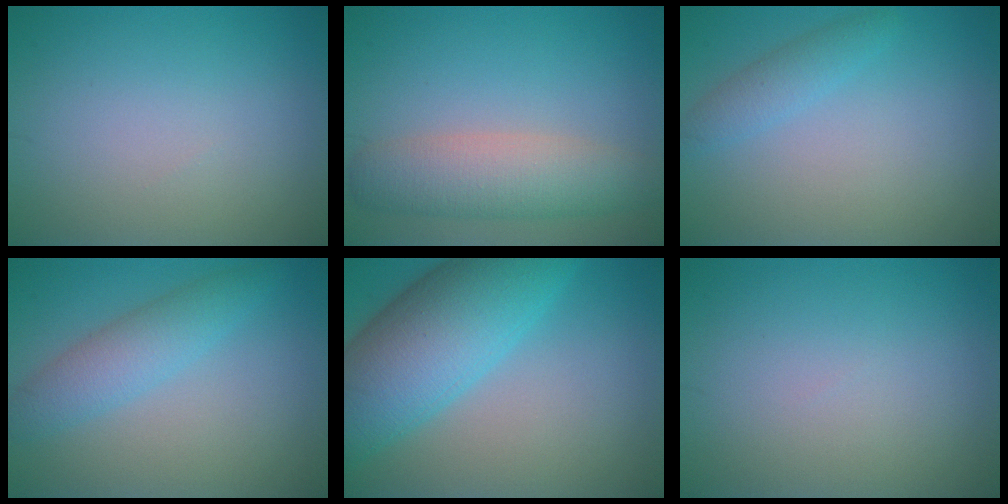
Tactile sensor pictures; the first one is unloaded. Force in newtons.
{"total": 5.2, "press": 5.2, "slide": 0.4}
{"total": 1.9, "press": 1.9, "slide": 0.1}
{"total": 3.5, "press": 3.5, "slide": 0.1}
{"total": 10.5, "press": 10.5, "slide": 0.4}
{"total": 0.0}